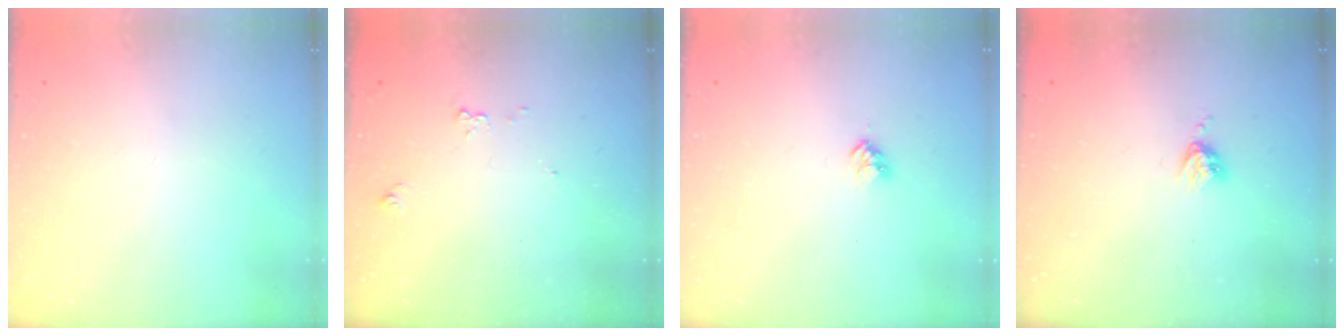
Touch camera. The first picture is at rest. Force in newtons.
{"total": 5.5, "press": 5.5, "slide": 0.7}
{"total": 2.8, "press": 2.8, "slide": 0.4}
{"total": 3.3, "press": 3.3, "slide": 0.4}